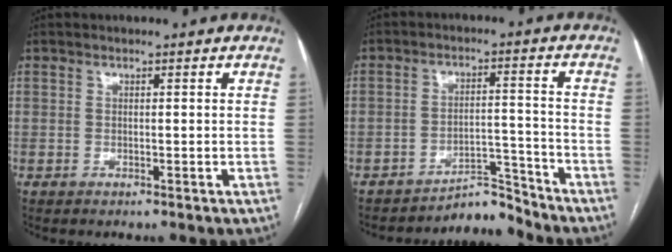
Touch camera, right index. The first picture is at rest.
{"total": 4.9, "force": [-4.8, 0.4, -0.6], "torque": [0.018, 0.025, -0.073]}